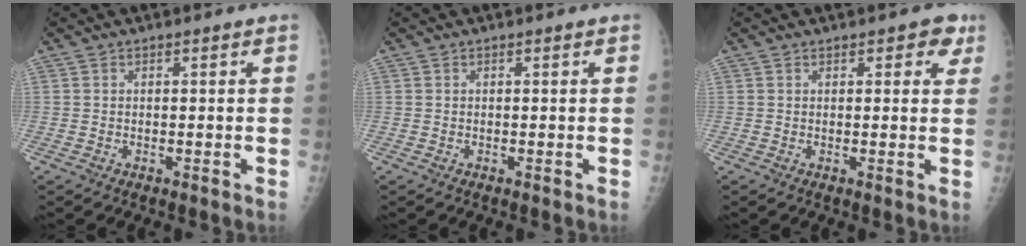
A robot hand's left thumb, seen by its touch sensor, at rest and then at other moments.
{"total": 0.0}
{"total": 3.6, "force": [2.0, 2.0, 2.2], "torque": [0.003, -0.003, 0.017]}